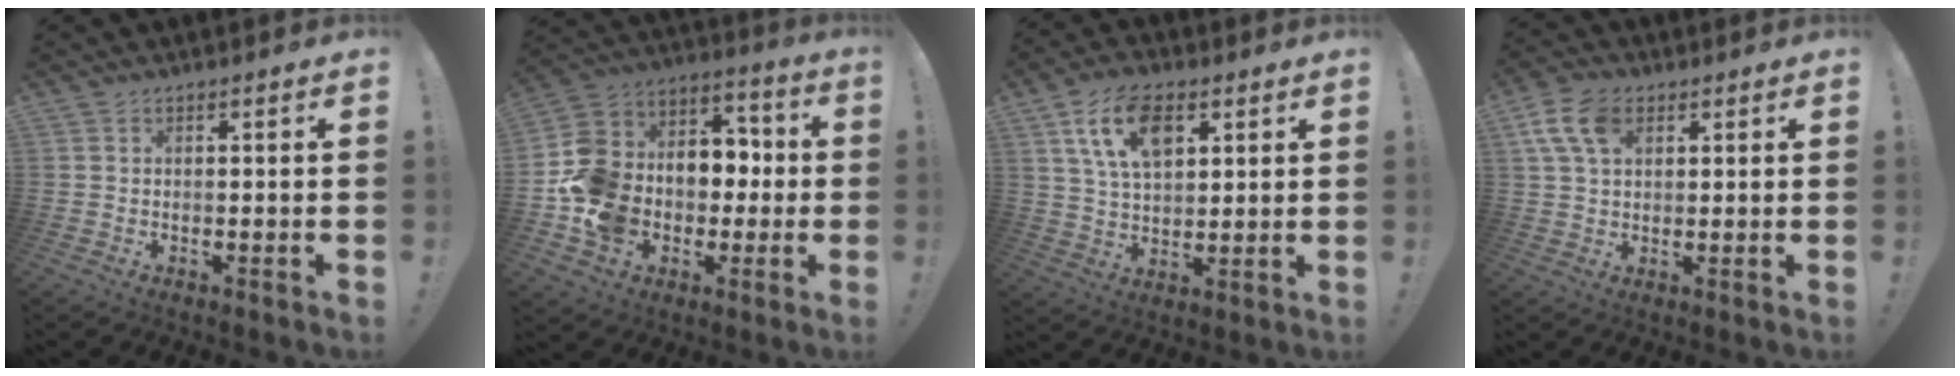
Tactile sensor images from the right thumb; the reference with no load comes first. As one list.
[{"total": 16.3, "force": [-4.2, 13.8, 7.7], "torque": [-0.137, 0.025, -0.055]}, {"total": 13.8, "force": [5.9, 8.0, 9.5], "torque": [-0.166, -0.004, 0.108]}, {"total": 10.3, "force": [3.9, 6.6, 6.8], "torque": [-0.137, 0.003, 0.077]}]